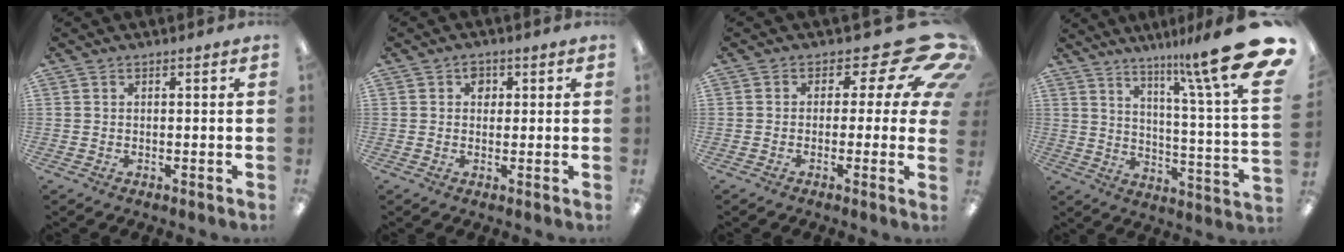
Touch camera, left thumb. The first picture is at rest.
{"total": 2.7, "force": [0.9, 2.2, 1.2], "torque": [-0.010, 0.000, 0.010]}
{"total": 14.3, "force": [5.7, 7.0, 11.1], "torque": [-0.144, -0.035, 0.091]}
{"total": 19.2, "force": [12.6, 0.9, 14.5], "torque": [-0.225, -0.102, 0.187]}